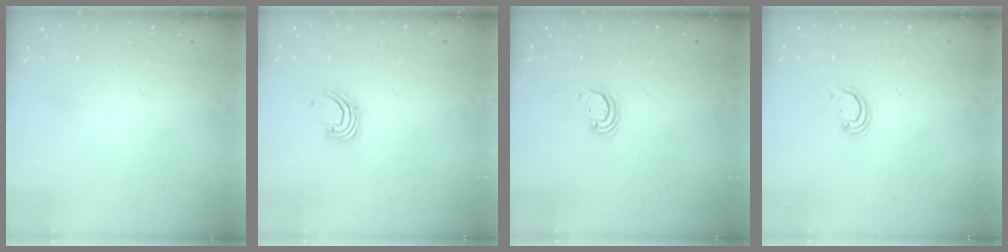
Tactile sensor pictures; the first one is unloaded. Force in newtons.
{"total": 2.2, "press": 2.2, "slide": 0.2}
{"total": 2.7, "press": 2.7, "slide": 0.2}
{"total": 2.1, "press": 2.1, "slide": 0.1}